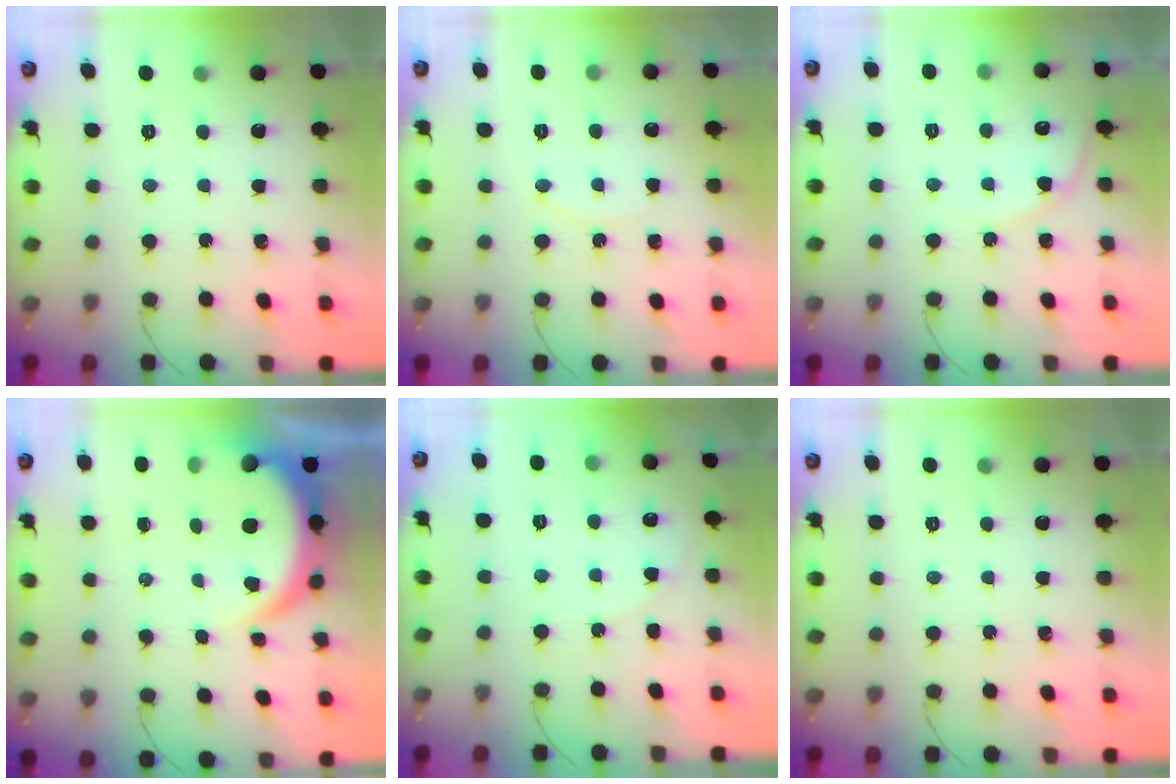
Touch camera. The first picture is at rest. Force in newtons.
{"total": 3.8, "press": 3.8, "slide": 0.4}
{"total": 6.6, "press": 6.6, "slide": 0.4}
{"total": 7.0, "press": 6.9, "slide": 0.8}
{"total": 6.0, "press": 5.9, "slide": 0.4}
{"total": 0.0}